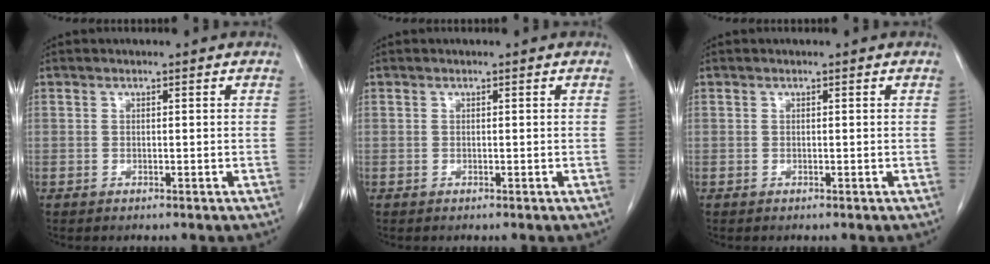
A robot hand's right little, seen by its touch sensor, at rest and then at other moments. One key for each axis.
{"total": 0.0}
{"total": 0.0}